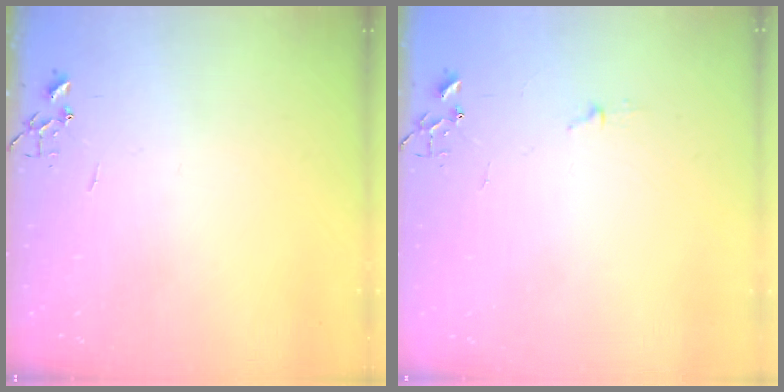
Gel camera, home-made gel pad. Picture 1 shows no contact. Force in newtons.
{"total": 3.1, "press": 3.1, "slide": 0.4}